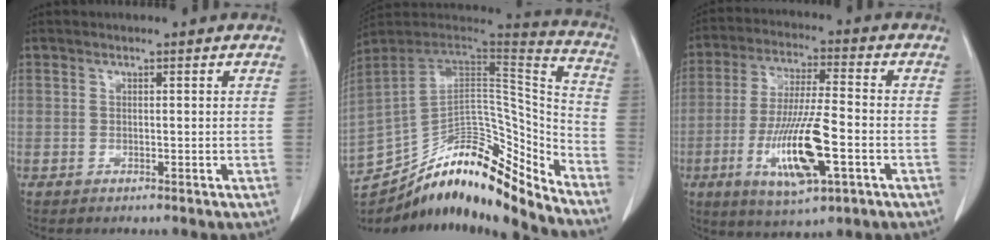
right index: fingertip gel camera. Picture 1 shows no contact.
{"total": 24.7, "force": [-20.8, 5.7, 12.1], "torque": [-0.214, 0.029, -0.332]}
{"total": 13.7, "force": [-4.4, 2.4, 12.8], "torque": [-0.250, -0.015, -0.074]}